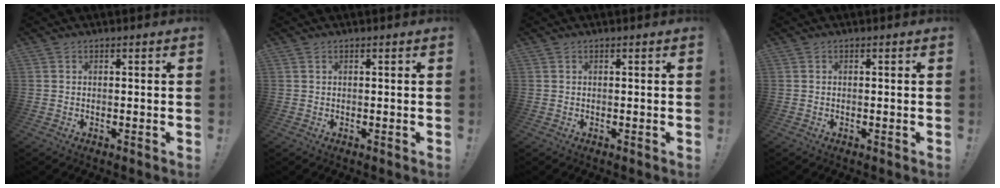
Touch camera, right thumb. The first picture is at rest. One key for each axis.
{"total": 0.0}
{"total": 0.0}
{"total": 0.0}